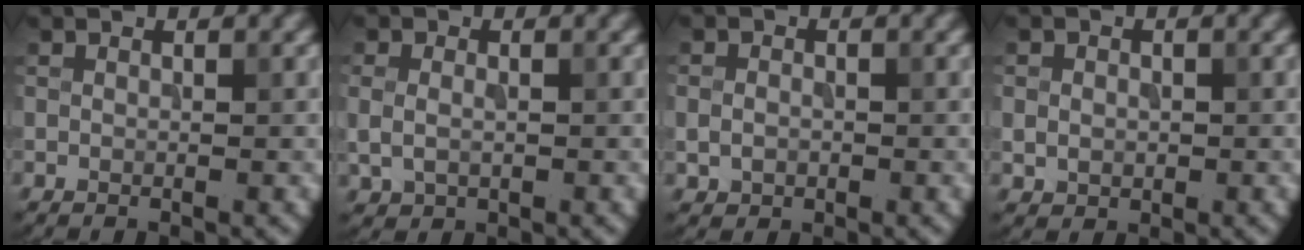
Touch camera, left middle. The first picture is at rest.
{"total": 2.2, "force": [-0.1, 1.6, 1.4], "torque": [-0.032, -0.003, 0.002]}
{"total": 1.8, "force": [-0.3, 1.5, 0.9], "torque": [-0.014, -0.003, -0.006]}
{"total": 1.7, "force": [0.0, 1.5, 0.7], "torque": [-0.011, -0.005, 0.001]}